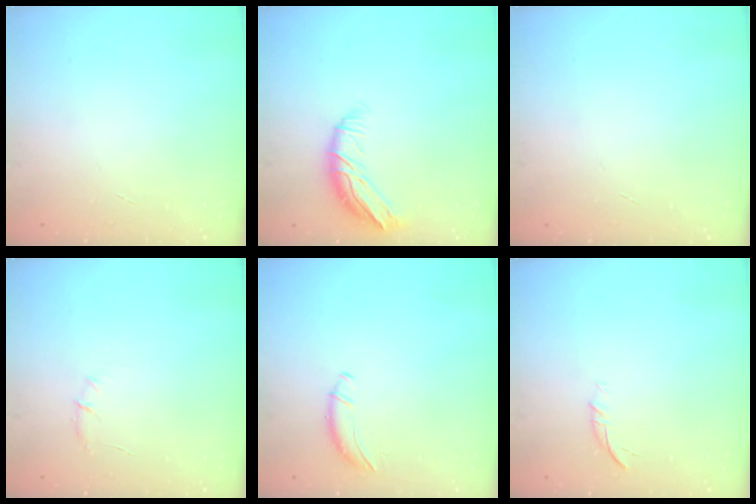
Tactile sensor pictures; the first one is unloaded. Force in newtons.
{"total": 9.7, "press": 9.7, "slide": 0.8}
{"total": 0.0}
{"total": 4.3, "press": 4.1, "slide": 1.6}
{"total": 0.0}
{"total": 5.3, "press": 5.1, "slide": 1.1}